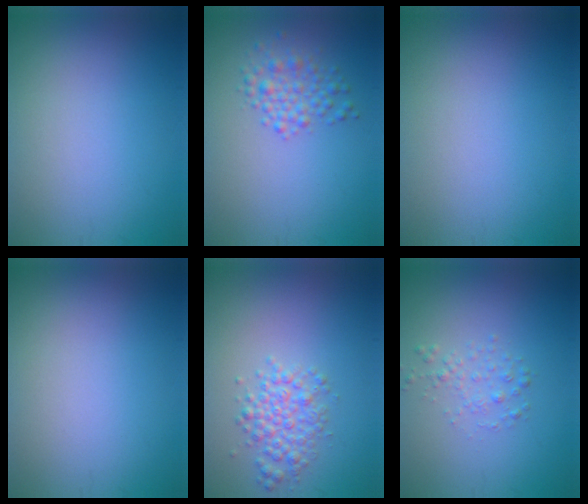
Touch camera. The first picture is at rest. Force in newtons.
{"total": 2.5, "press": 2.5, "slide": 0.0}
{"total": 0.0}
{"total": 0.0}
{"total": 3.0, "press": 3.0, "slide": 0.1}
{"total": 1.4, "press": 1.4, "slide": 0.1}